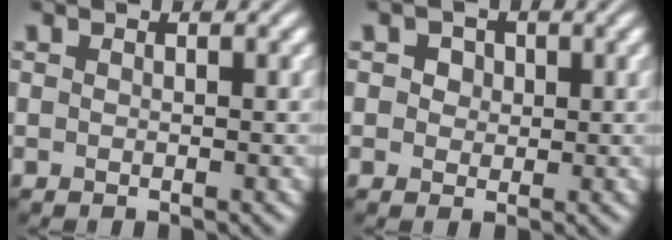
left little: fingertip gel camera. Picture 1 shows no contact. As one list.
[{"total": 2.6, "force": [1.1, 2.0, 1.2], "torque": [-0.018, 0.012, 0.004]}]